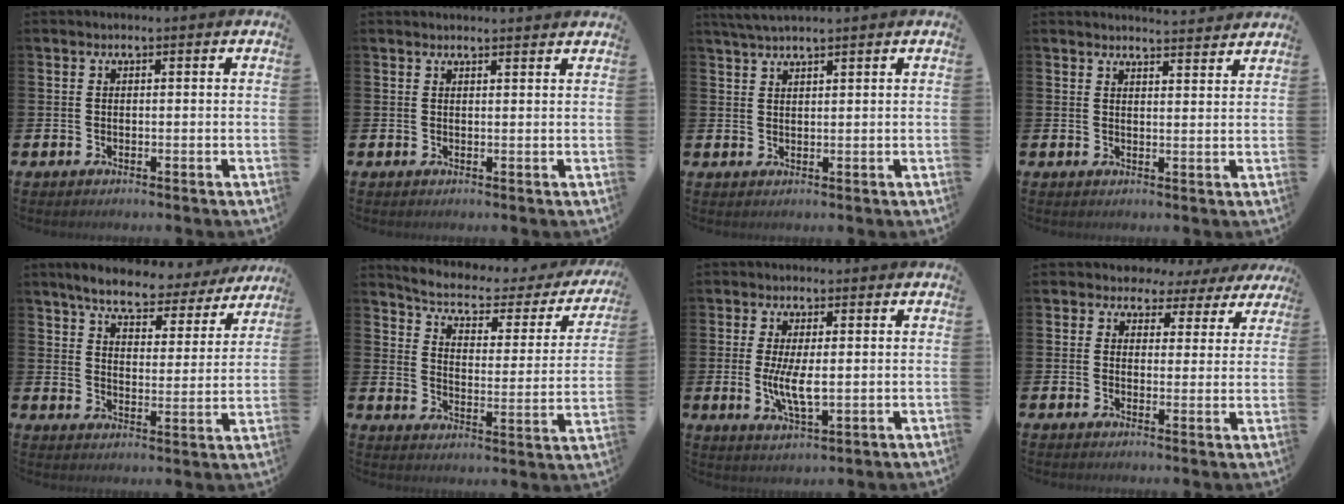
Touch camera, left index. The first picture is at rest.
{"total": 1.3, "force": [1.3, -0.1, -0.1], "torque": [0.008, -0.010, 0.023]}
{"total": 2.7, "force": [2.5, 0.0, 1.1], "torque": [-0.033, 0.001, 0.048]}
{"total": 3.4, "force": [3.4, -0.3, -0.2], "torque": [0.005, -0.028, 0.059]}
{"total": 6.4, "force": [6.0, 1.4, 1.9], "torque": [-0.062, -0.034, 0.101]}
{"total": 4.9, "force": [4.1, 1.6, 2.2], "torque": [-0.062, -0.034, 0.058]}
{"total": 5.3, "force": [0.3, 1.9, 5.0], "torque": [-0.086, -0.001, 0.003]}
{"total": 3.0, "force": [1.9, 2.3, 0.1], "torque": [-0.009, -0.014, 0.026]}